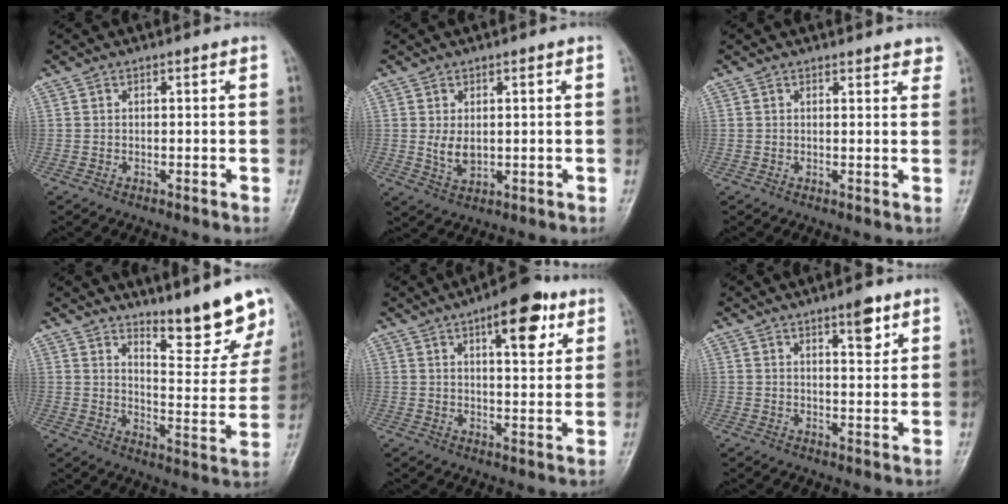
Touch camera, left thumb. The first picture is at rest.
{"total": 3.8, "force": [0.5, 2.4, 2.9], "torque": [-0.045, -0.012, 0.017]}
{"total": 3.1, "force": [2.7, 1.1, 1.1], "torque": [0.009, -0.011, 0.023]}
{"total": 13.2, "force": [10.7, 2.8, 7.3], "torque": [-0.063, -0.087, 0.156]}
{"total": 10.9, "force": [5.4, 4.1, 8.4], "torque": [-0.093, -0.020, 0.073]}
{"total": 5.0, "force": [3.0, 1.6, 3.6], "torque": [-0.041, -0.018, 0.044]}